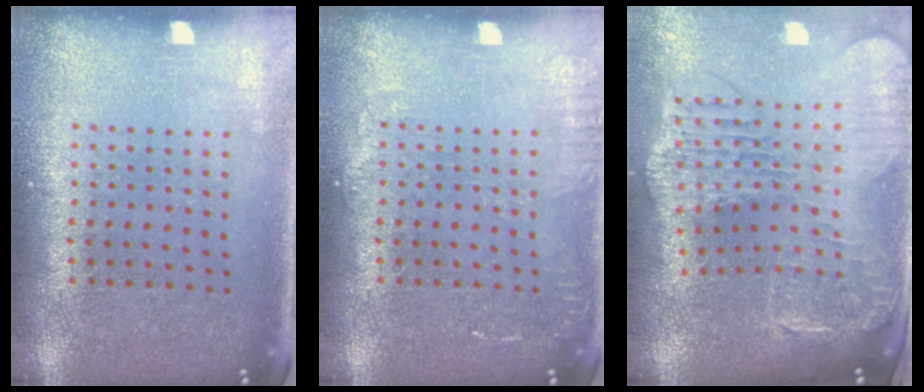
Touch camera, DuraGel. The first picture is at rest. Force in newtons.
{"total": 1.3, "press": 1.2, "slide": 0.2}
{"total": 2.5, "press": 2.2, "slide": 1.2}